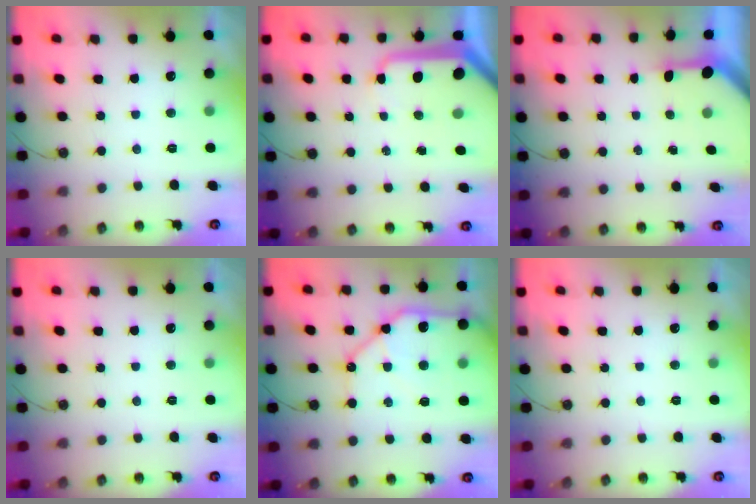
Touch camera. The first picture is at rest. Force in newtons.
{"total": 12.4, "press": 12.4, "slide": 1.3}
{"total": 3.0, "press": 3.0, "slide": 0.2}
{"total": 0.0}
{"total": 17.9, "press": 17.7, "slide": 2.4}
{"total": 0.0}